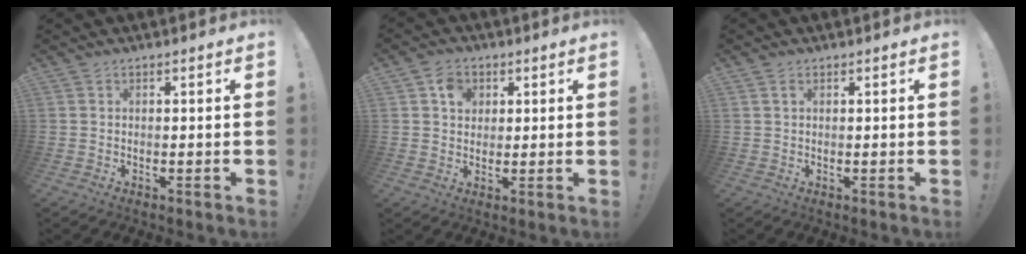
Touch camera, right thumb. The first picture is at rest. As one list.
[{"total": 5.8, "force": [2.2, 4.8, 2.3], "torque": [-0.035, 0.000, 0.039]}, {"total": 1.3, "force": [0.7, 0.7, 0.9], "torque": [-0.014, 0.000, 0.012]}]